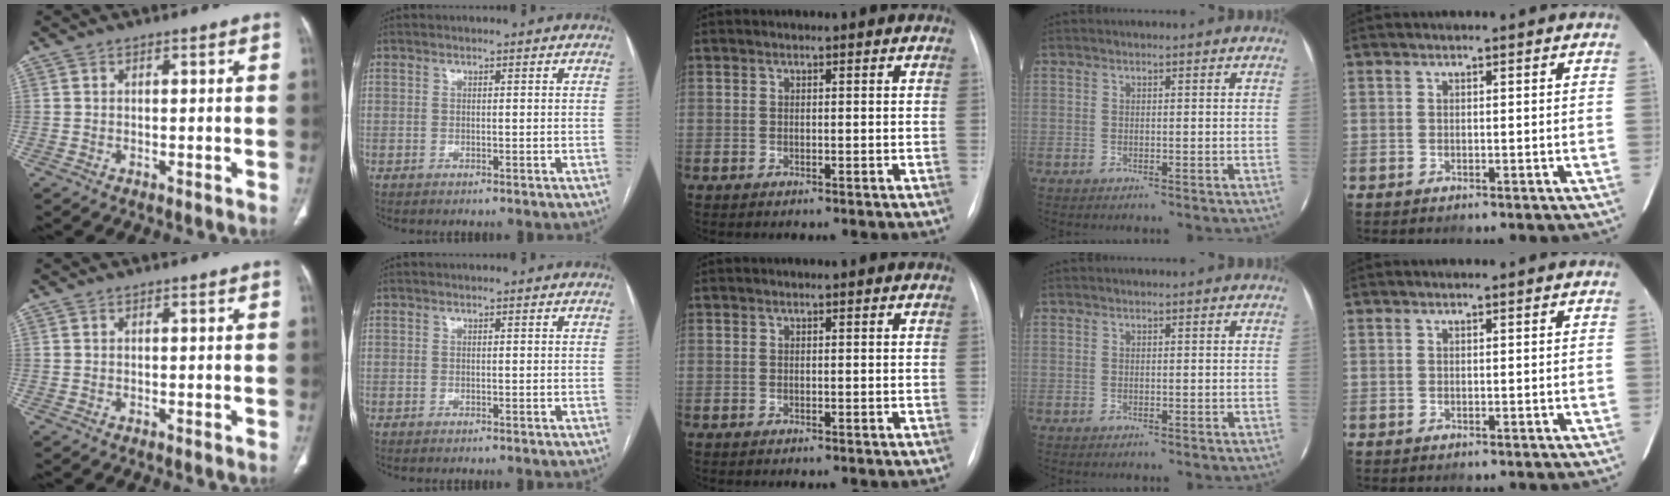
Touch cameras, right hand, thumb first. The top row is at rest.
{}